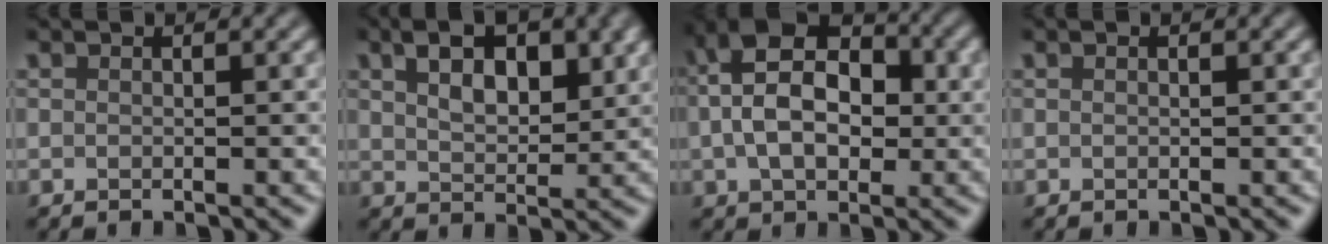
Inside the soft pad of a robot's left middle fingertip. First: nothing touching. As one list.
[{"total": 5.2, "force": [2.4, 2.6, 3.9], "torque": [-0.066, 0.004, 0.041]}, {"total": 8.8, "force": [0.5, 5.5, 6.8], "torque": [-0.125, 0.021, 0.001]}, {"total": 0.0}]